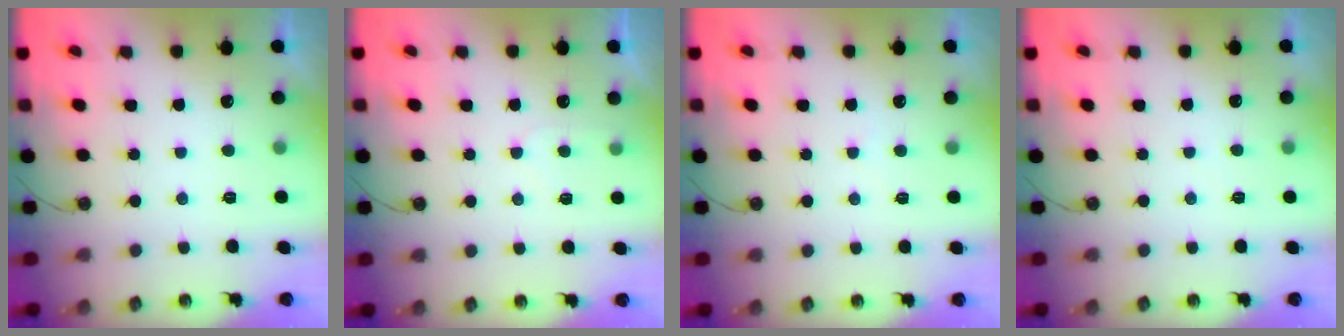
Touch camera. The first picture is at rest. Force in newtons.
{"total": 3.5, "press": 3.4, "slide": 0.5}
{"total": 3.4, "press": 3.3, "slide": 0.5}
{"total": 2.9, "press": 2.9, "slide": 0.5}